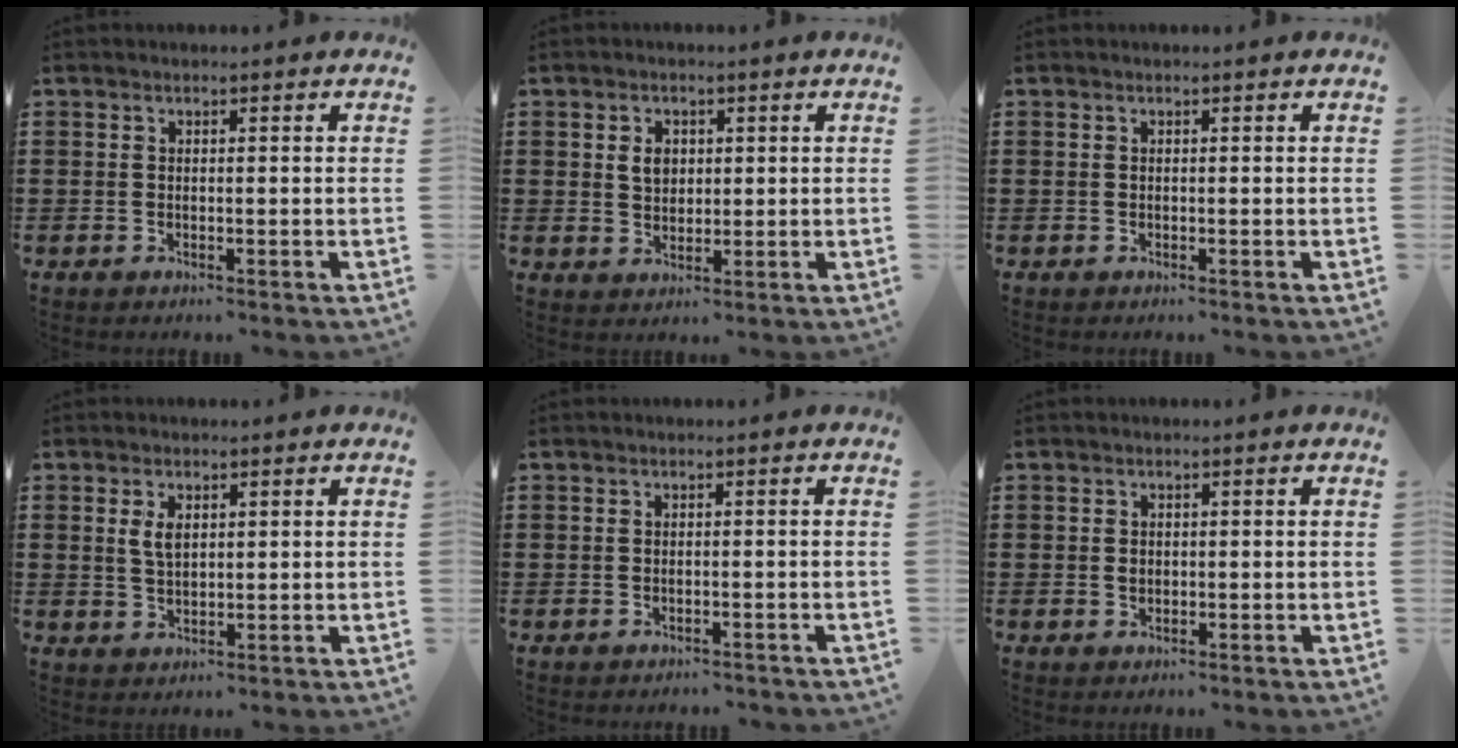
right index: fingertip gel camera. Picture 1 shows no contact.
{"total": 3.1, "force": [0.8, 2.3, 1.8], "torque": [-0.044, 0.011, 0.013]}
{"total": 0.0}
{"total": 3.0, "force": [1.0, 1.6, 2.4], "torque": [-0.051, 0.006, 0.017]}
{"total": 0.7, "force": [-0.7, 0.1, 0.0], "torque": [-0.002, -0.001, -0.015]}
{"total": 1.0, "force": [0.0, 0.8, 0.7], "torque": [-0.016, 0.004, 0.000]}